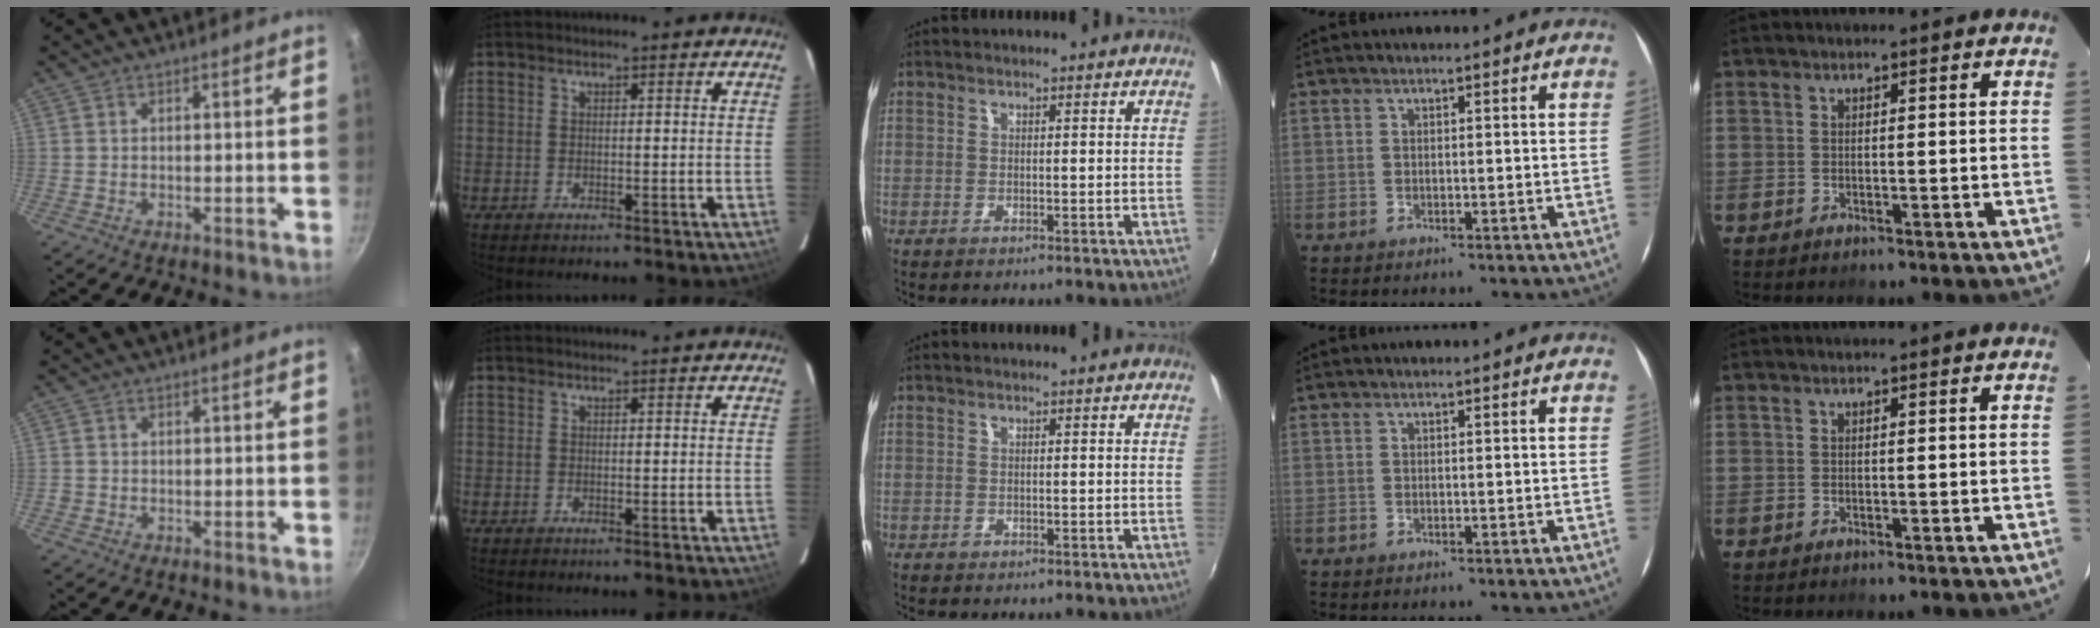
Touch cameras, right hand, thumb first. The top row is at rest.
{"thumb": {"total": 0.7, "force": [-0.3, 0.6, 0.1], "torque": [-0.002, 0.001, -0.006]}, "middle": {"total": 0.6, "force": [-0.3, 0.5, 0.1], "torque": [-0.001, -0.003, -0.005]}}